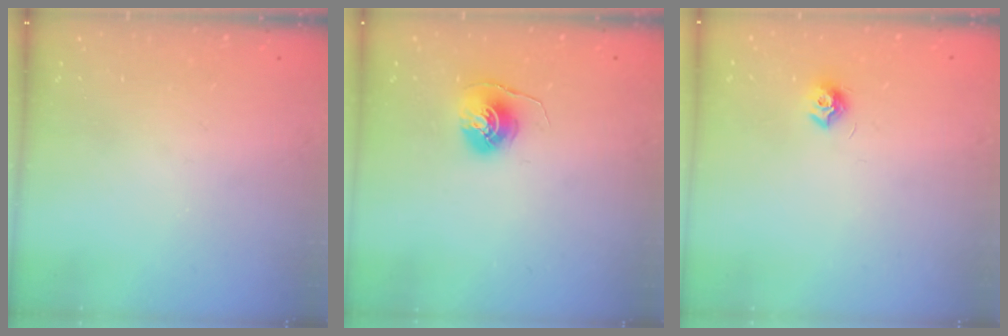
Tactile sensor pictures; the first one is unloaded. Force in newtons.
{"total": 6.4, "press": 6.4, "slide": 0.6}
{"total": 7.8, "press": 7.8, "slide": 0.3}